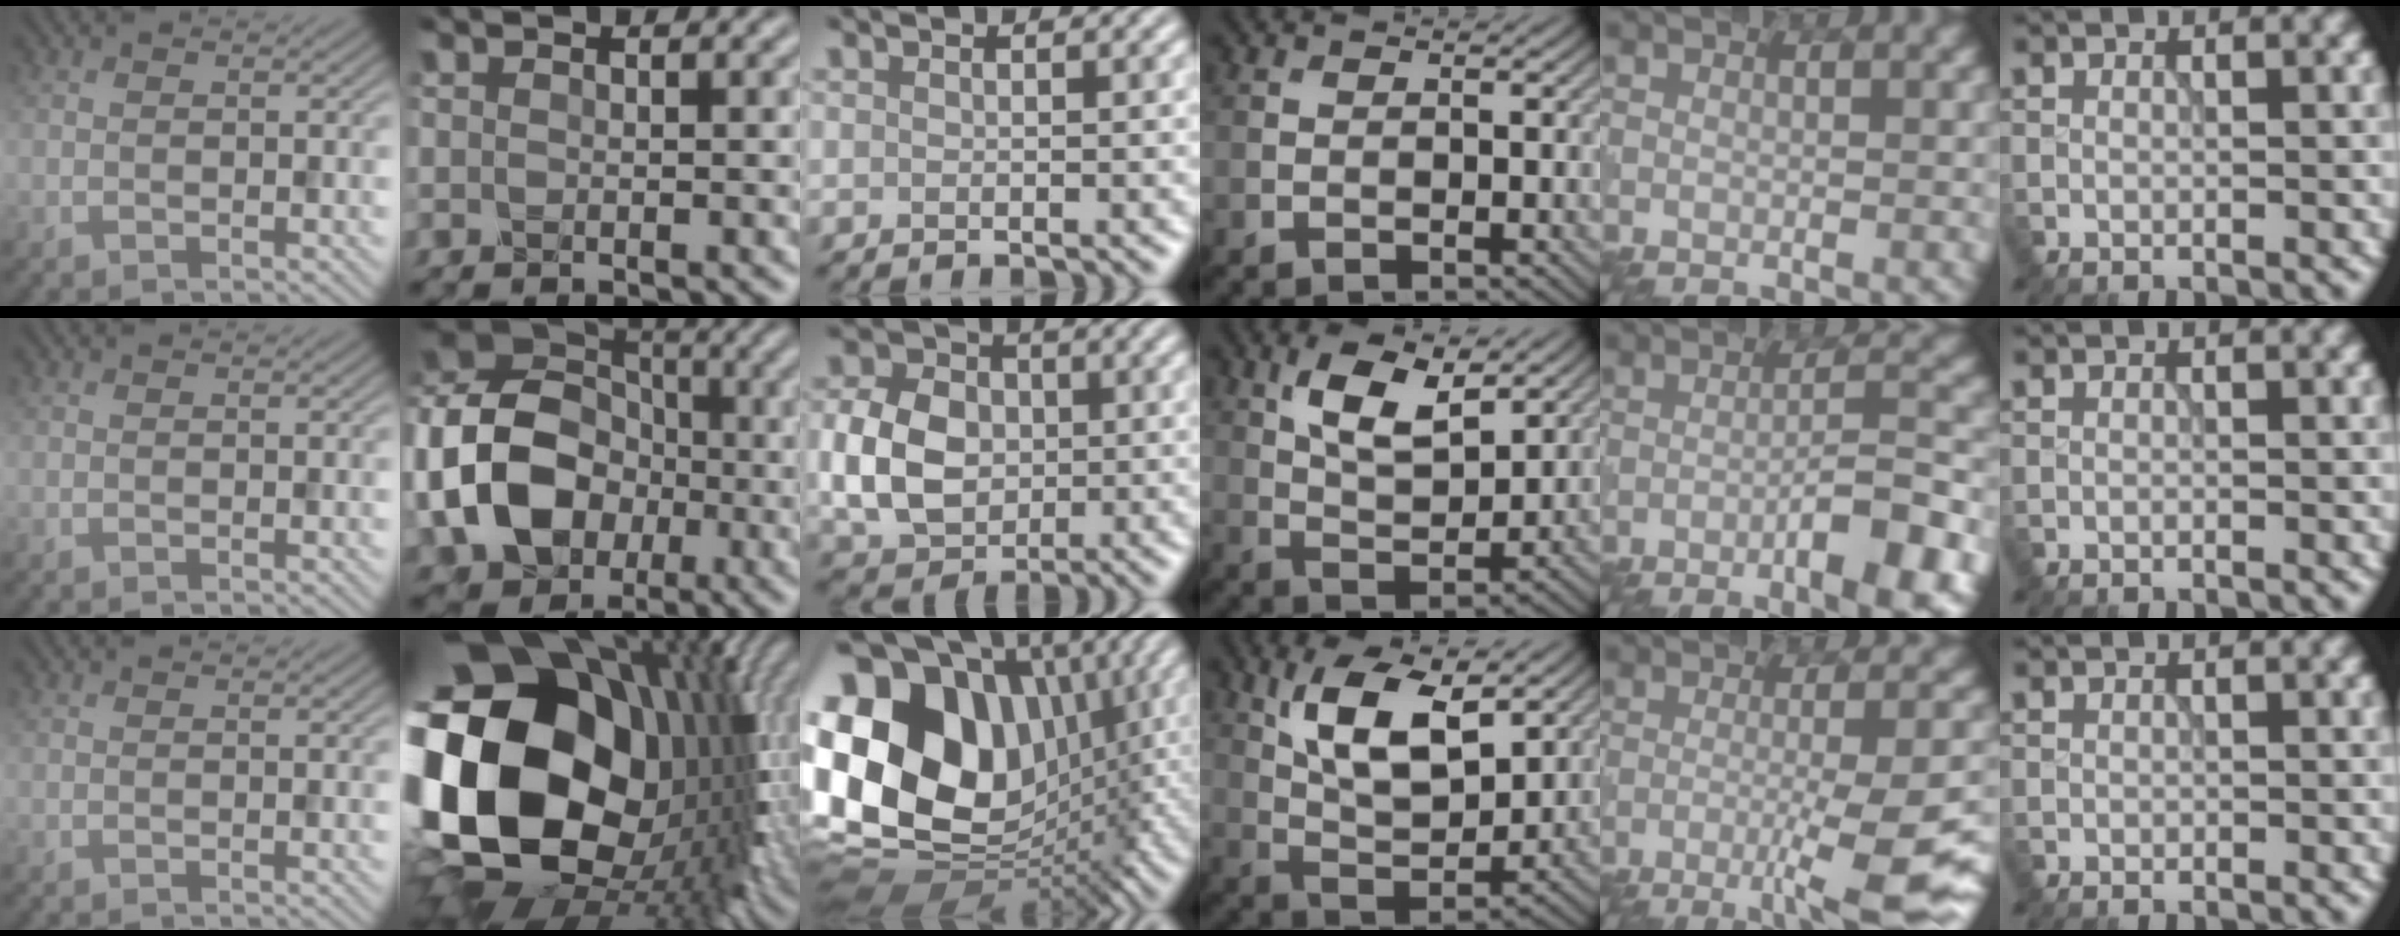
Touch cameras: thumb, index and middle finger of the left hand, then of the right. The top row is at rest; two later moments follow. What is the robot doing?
{"motion": "dispense", "object": "glue stick"}